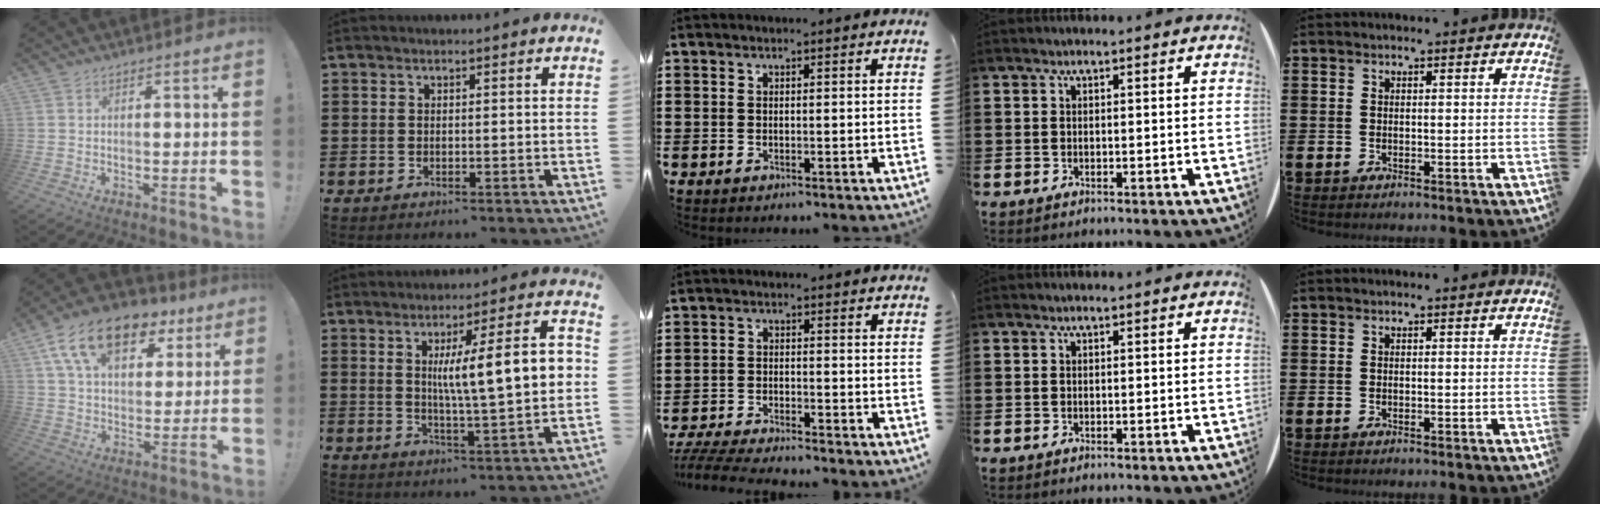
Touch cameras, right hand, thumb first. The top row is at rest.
{"thumb": {"total": 18.1, "force": [10.1, 10.3, 10.9], "torque": [-0.185, -0.047, 0.182]}, "index": {"total": 11.9, "force": [2.1, 2.2, 11.5], "torque": [-0.186, 0.001, 0.026]}, "middle": {"total": 4.8, "force": [-4.6, 0.0, 1.1], "torque": [-0.037, -0.014, -0.099]}}